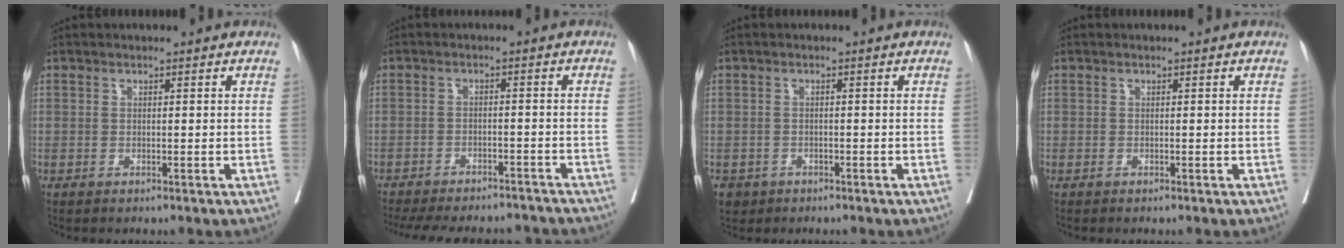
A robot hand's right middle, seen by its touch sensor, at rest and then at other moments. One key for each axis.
{"total": 18.0, "fx": -16.1, "fy": 4.8, "fz": 6.3, "tx": -0.155, "ty": -0.015, "tz": -0.213}
{"total": 2.7, "fx": -1.7, "fy": 2.1, "fz": 0.2, "tx": -0.004, "ty": 0.004, "tz": -0.029}
{"total": 0.0}